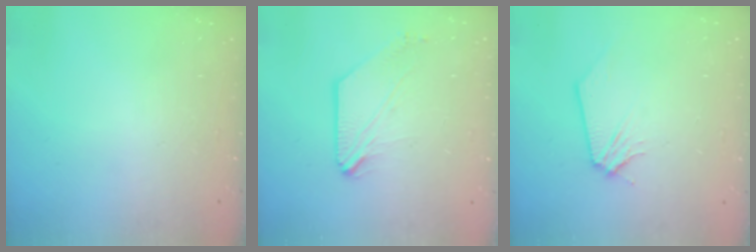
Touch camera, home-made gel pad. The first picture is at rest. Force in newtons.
{"total": 0.0}
{"total": 0.0}